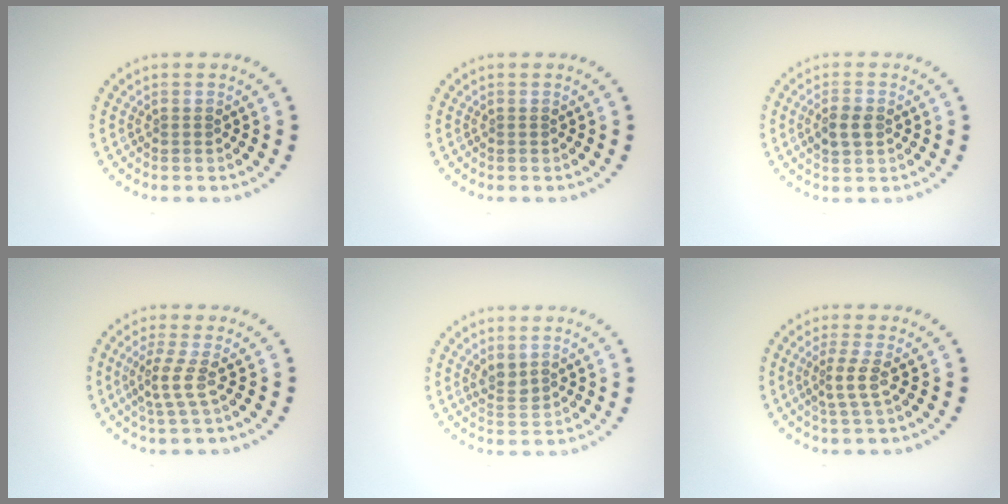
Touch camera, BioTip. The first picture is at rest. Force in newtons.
{"total": 0.0}
{"total": 2.3, "press": 2.3, "slide": 0.1}
{"total": 2.4, "press": 1.6, "slide": 1.7}
{"total": 1.5, "press": 1.3, "slide": 0.7}
{"total": 2.3, "press": 1.5, "slide": 1.7}